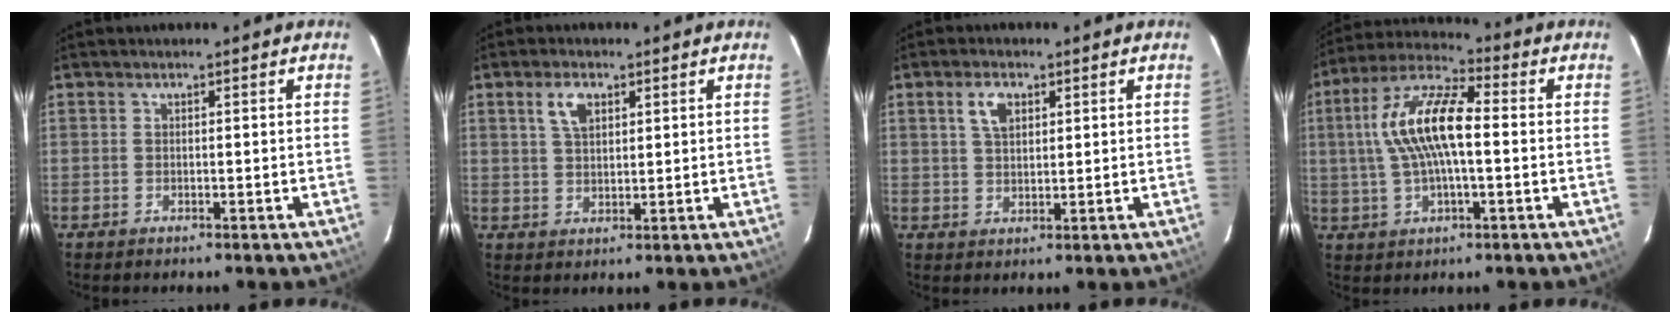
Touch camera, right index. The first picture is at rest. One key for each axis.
{"total": 4.5, "fx": 2.1, "fy": 2.4, "fz": 3.2, "tx": -0.060, "ty": 0.009, "tz": 0.041}
{"total": 4.4, "fx": 1.9, "fy": 2.4, "fz": 3.1, "tx": -0.059, "ty": 0.010, "tz": 0.037}
{"total": 13.9, "fx": 0.8, "fy": 4.9, "fz": 13.0, "tx": -0.259, "ty": 0.021, "tz": 0.009}